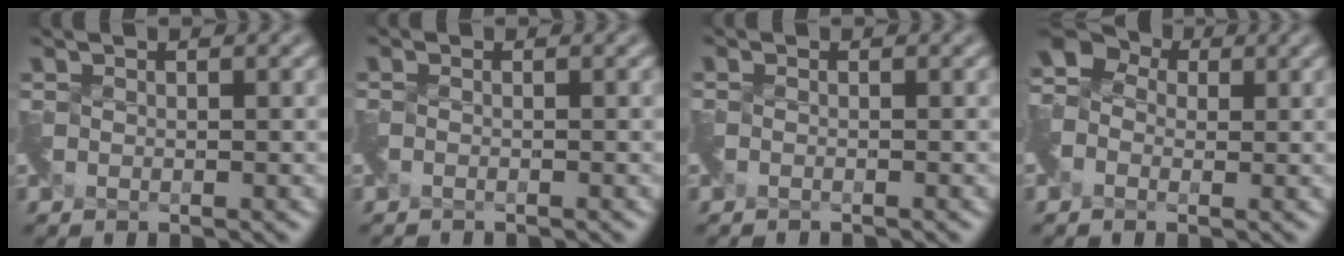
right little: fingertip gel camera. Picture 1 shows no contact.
{"total": 1.4, "force": [-1.3, -0.2, -0.5], "torque": [0.009, -0.015, -0.027]}
{"total": 1.3, "force": [-1.2, -0.2, -0.5], "torque": [0.009, -0.015, -0.026]}
{"total": 2.8, "force": [-1.0, 2.6, 0.5], "torque": [-0.018, -0.002, -0.015]}